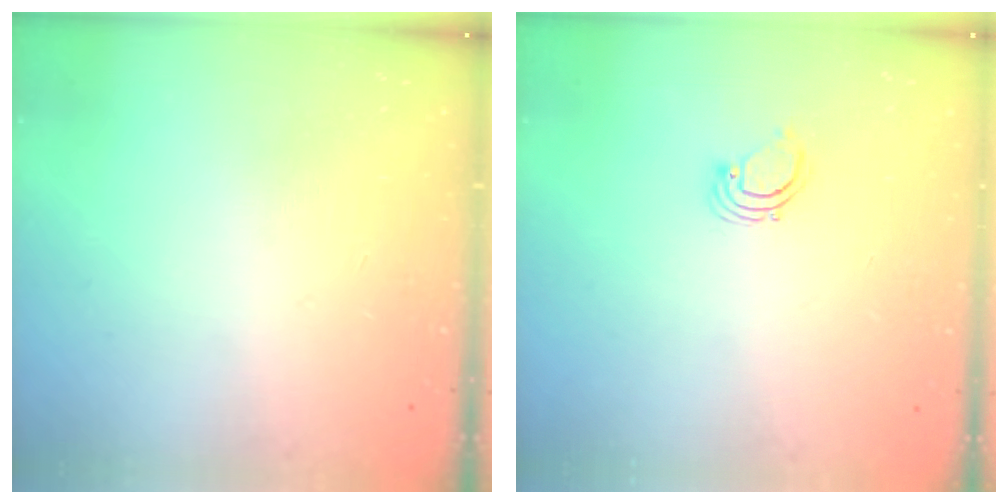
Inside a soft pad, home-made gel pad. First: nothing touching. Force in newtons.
{"total": 2.2, "press": 2.2, "slide": 0.2}